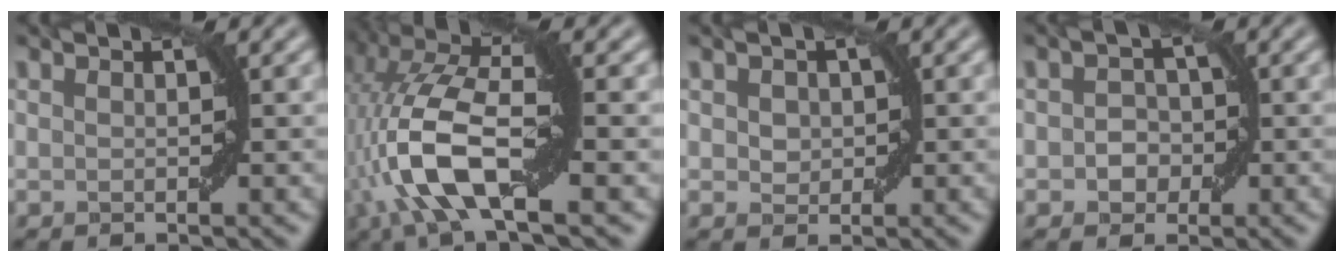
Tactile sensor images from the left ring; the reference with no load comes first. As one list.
[{"total": 9.4, "force": [-2.0, 3.3, 8.6], "torque": [-0.190, 0.016, -0.049]}, {"total": 1.5, "force": [0.3, 1.3, 0.7], "torque": [-0.012, 0.000, 0.006]}, {"total": 2.0, "force": [-0.5, 1.7, 0.9], "torque": [-0.004, 0.003, -0.011]}]